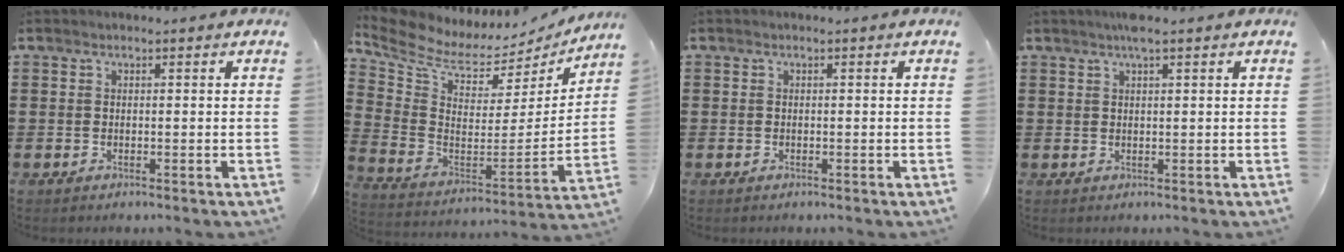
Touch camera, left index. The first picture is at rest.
{"total": 6.1, "force": [5.3, 2.4, 1.9], "torque": [-0.076, -0.051, 0.088]}
{"total": 0.0}
{"total": 2.1, "force": [1.5, 0.1, 1.5], "torque": [-0.031, 0.002, 0.026]}